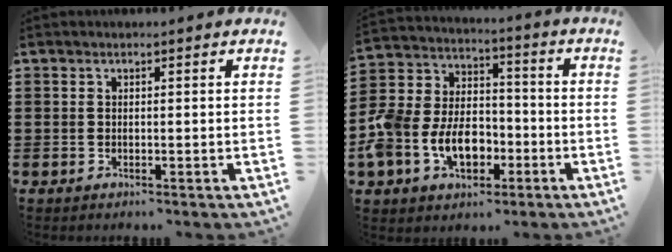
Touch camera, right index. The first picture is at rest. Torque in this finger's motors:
{"motor_torque": [2.14, 0.00, 1.05, 0.21]}